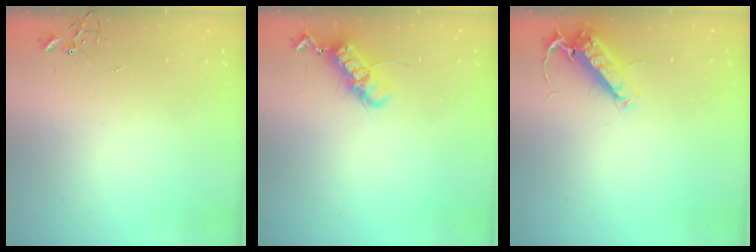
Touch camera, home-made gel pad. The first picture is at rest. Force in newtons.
{"total": 12.7, "press": 12.6, "slide": 1.6}
{"total": 13.1, "press": 13.0, "slide": 2.0}